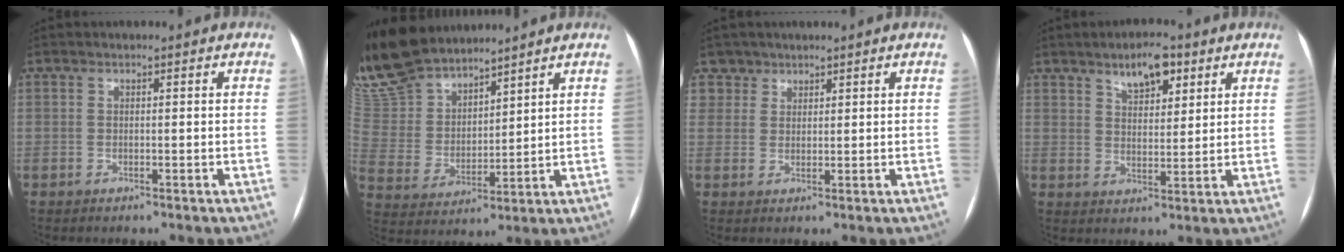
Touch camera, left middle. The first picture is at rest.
{"total": 13.7, "force": [13.1, 2.3, 3.4], "torque": [-0.096, 0.005, 0.277]}
{"total": 2.8, "force": [1.9, 1.9, -0.7], "torque": [0.024, 0.003, 0.031]}
{"total": 6.4, "force": [4.0, 2.7, 4.2], "torque": [-0.067, 0.007, 0.065]}